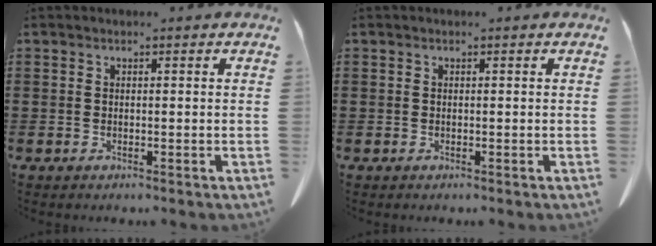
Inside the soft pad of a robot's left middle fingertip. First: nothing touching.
{"total": 0.0}